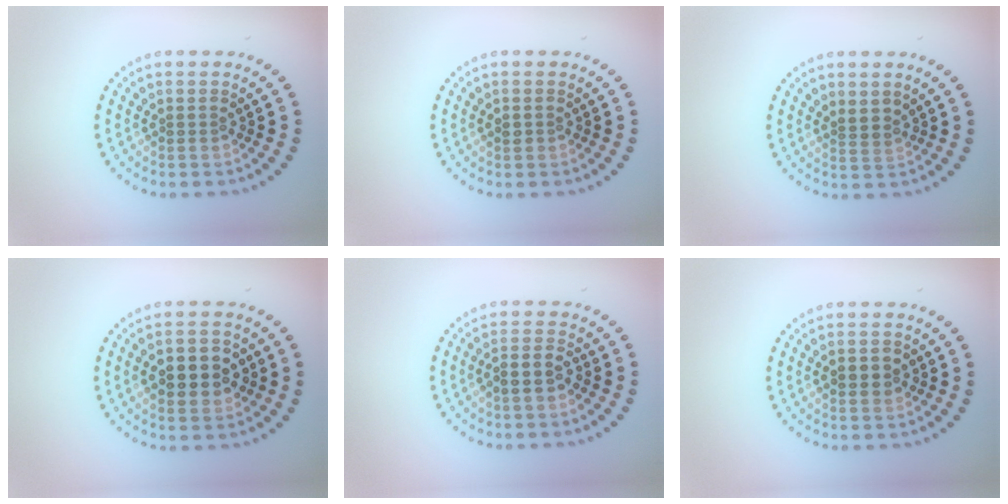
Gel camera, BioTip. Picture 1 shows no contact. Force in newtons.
{"total": 0.7, "press": 0.7, "slide": 0.1}
{"total": 1.1, "press": 0.8, "slide": 0.7}
{"total": 4.9, "press": 4.9, "slide": 0.3}
{"total": 2.3, "press": 2.1, "slide": 1.0}
{"total": 2.5, "press": 2.5, "slide": 0.2}